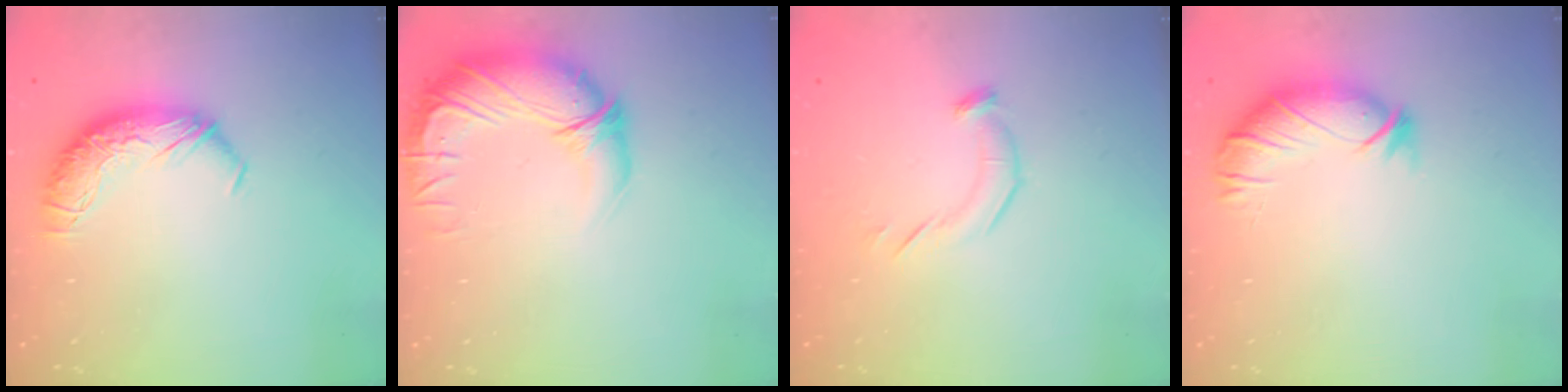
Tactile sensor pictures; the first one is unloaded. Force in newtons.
{"total": 3.5, "press": 1.2, "slide": 3.3}
{"total": 4.9, "press": 4.8, "slide": 0.6}
{"total": 2.9, "press": 2.8, "slide": 0.8}